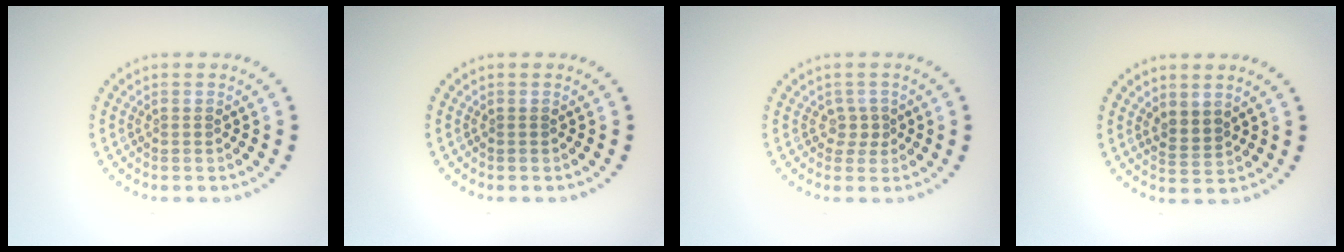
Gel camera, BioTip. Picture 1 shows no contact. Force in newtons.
{"total": 0.0}
{"total": 1.4, "press": 1.0, "slide": 1.0}
{"total": 1.9, "press": 1.5, "slide": 1.1}